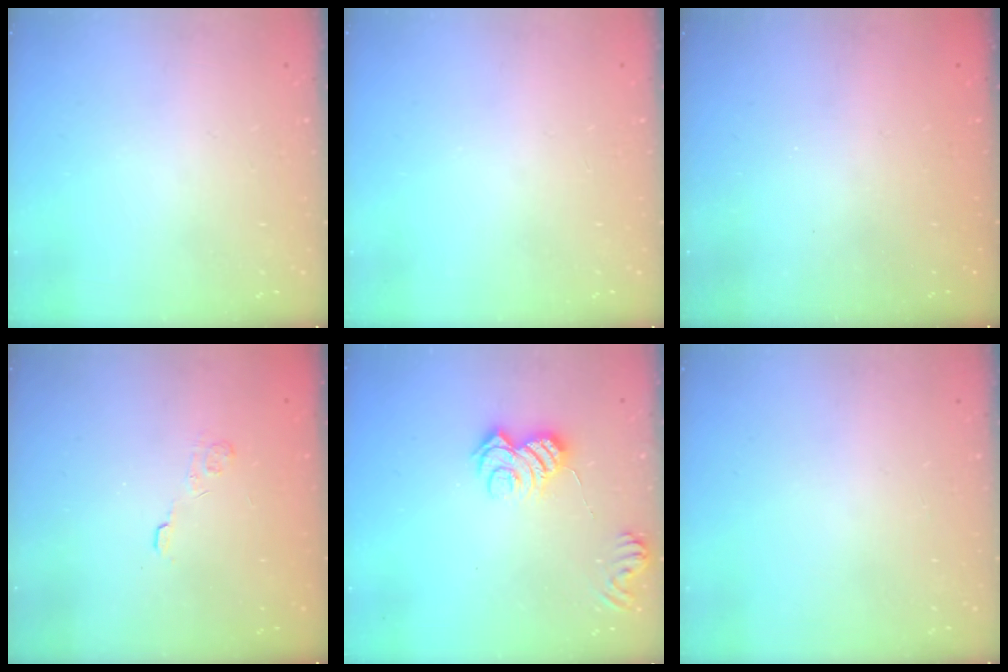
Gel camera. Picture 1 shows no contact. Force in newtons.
{"total": 0.0}
{"total": 2.4, "press": 2.3, "slide": 0.8}
{"total": 2.8, "press": 2.4, "slide": 1.5}
{"total": 9.6, "press": 9.6, "slide": 0.4}
{"total": 0.0}